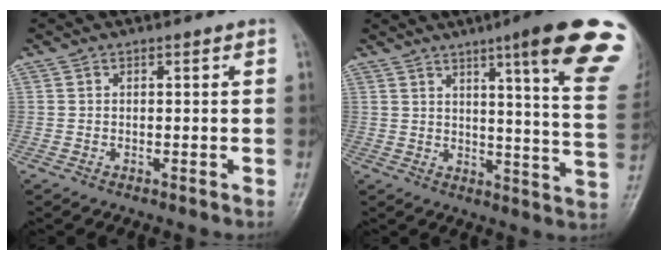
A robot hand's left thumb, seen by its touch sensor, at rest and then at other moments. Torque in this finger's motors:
{"motor_torque": [2.20, 0.54, 1.82, -0.94, 0.36]}